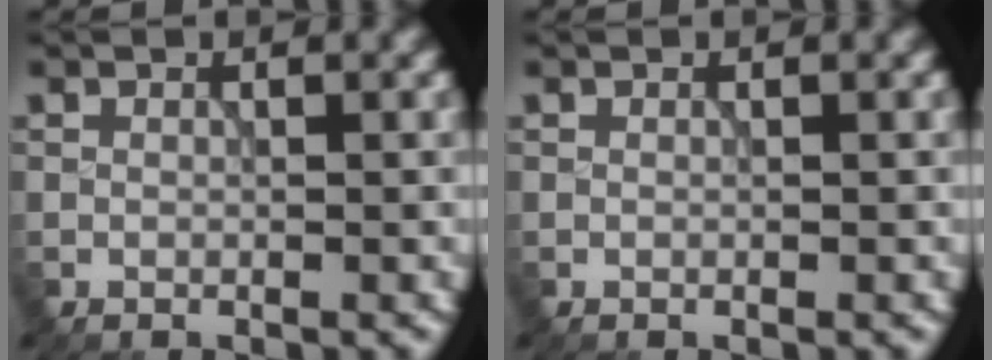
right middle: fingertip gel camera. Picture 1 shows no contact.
{"total": 0.0}